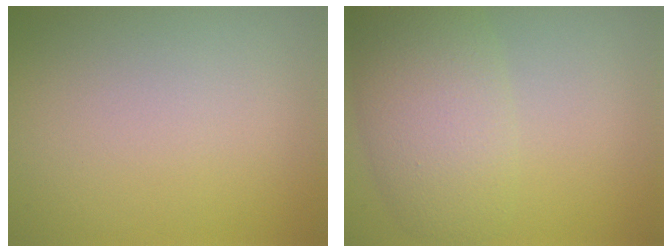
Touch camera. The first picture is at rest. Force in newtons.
{"total": 6.1, "press": 6.1, "slide": 0.1}